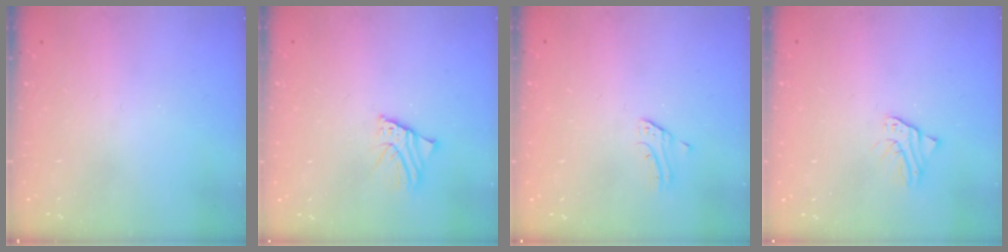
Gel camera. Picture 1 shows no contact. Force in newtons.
{"total": 3.1, "press": 3.1, "slide": 0.4}
{"total": 2.4, "press": 2.4, "slide": 0.2}
{"total": 2.6, "press": 2.6, "slide": 0.1}